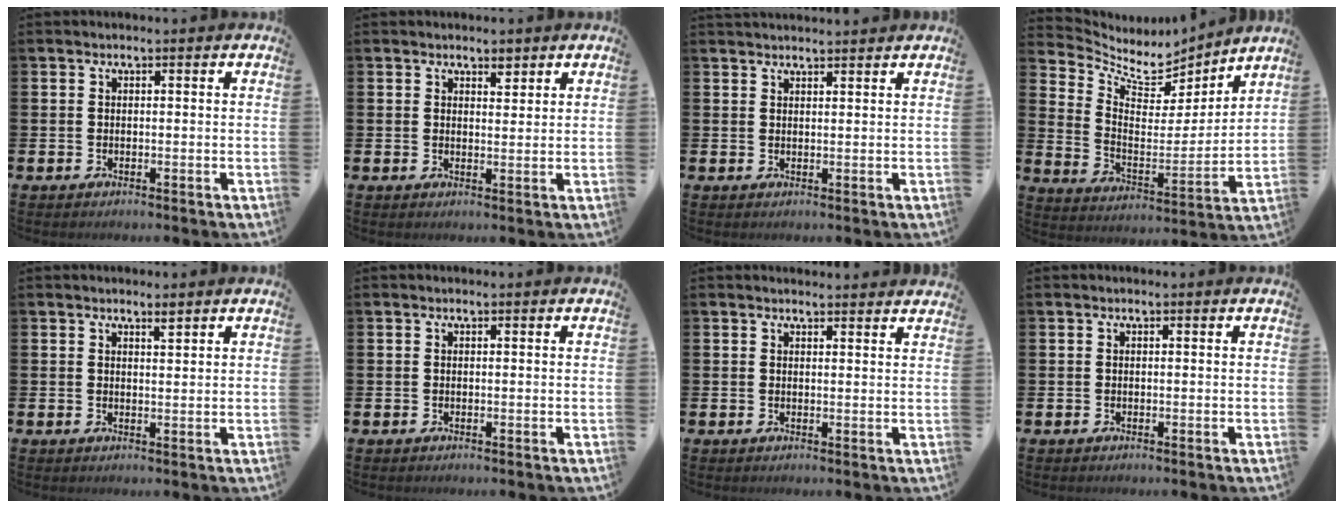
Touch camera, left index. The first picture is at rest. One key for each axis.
{"total": 2.6, "fx": 2.3, "fy": 0.9, "fz": 0.6, "tx": 0.002, "ty": -0.011, "tz": 0.039}
{"total": 1.8, "fx": 1.8, "fy": 0.2, "fz": 0.1, "tx": 0.005, "ty": -0.010, "tz": 0.030}
{"total": 7.1, "fx": 6.3, "fy": 3.0, "fz": 1.5, "tx": -0.066, "ty": -0.055, "tz": 0.107}
{"total": 2.0, "fx": 1.9, "fy": 0.2, "fz": 0.7, "tx": -0.006, "ty": -0.009, "tz": 0.030}
{"total": 0.0}
{"total": 1.6, "fx": 1.6, "fy": 0.1, "fz": 0.0, "tx": 0.008, "ty": -0.010, "tz": 0.027}
{"total": 0.0}